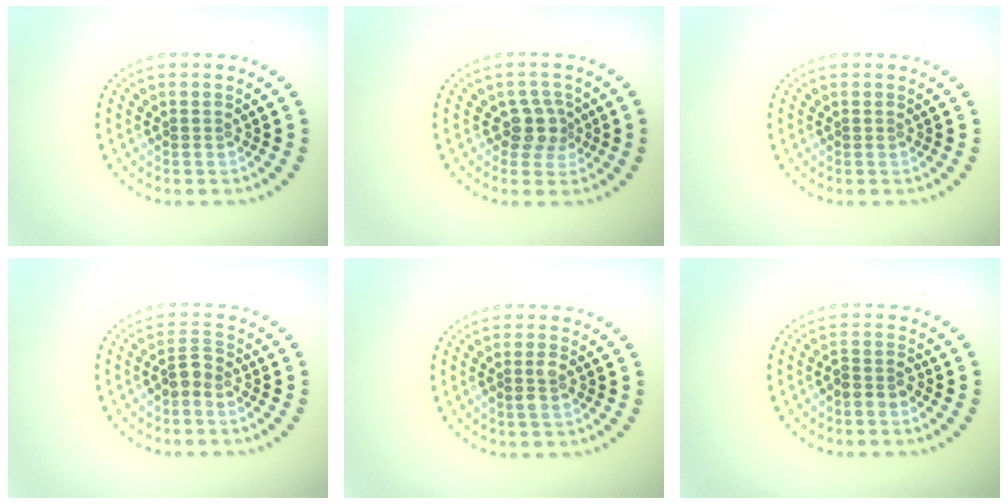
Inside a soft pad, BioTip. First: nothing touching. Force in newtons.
{"total": 2.3, "press": 1.8, "slide": 1.4}
{"total": 0.0}
{"total": 1.7, "press": 1.4, "slide": 1.0}
{"total": 1.1, "press": 1.1, "slide": 0.4}
{"total": 1.7, "press": 1.4, "slide": 1.0}